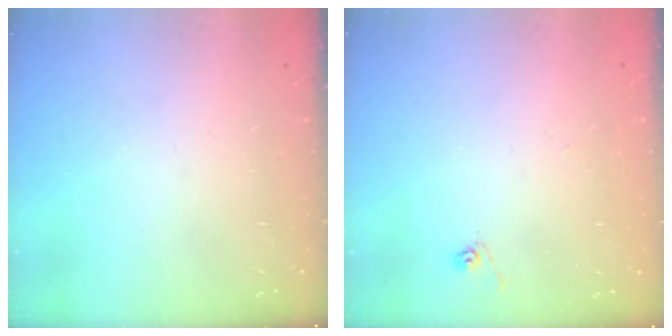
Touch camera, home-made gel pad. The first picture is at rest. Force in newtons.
{"total": 3.9, "press": 3.9, "slide": 0.2}